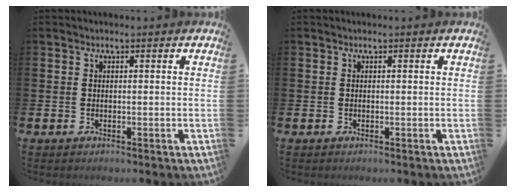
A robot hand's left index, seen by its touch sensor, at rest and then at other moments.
{"total": 0.0}